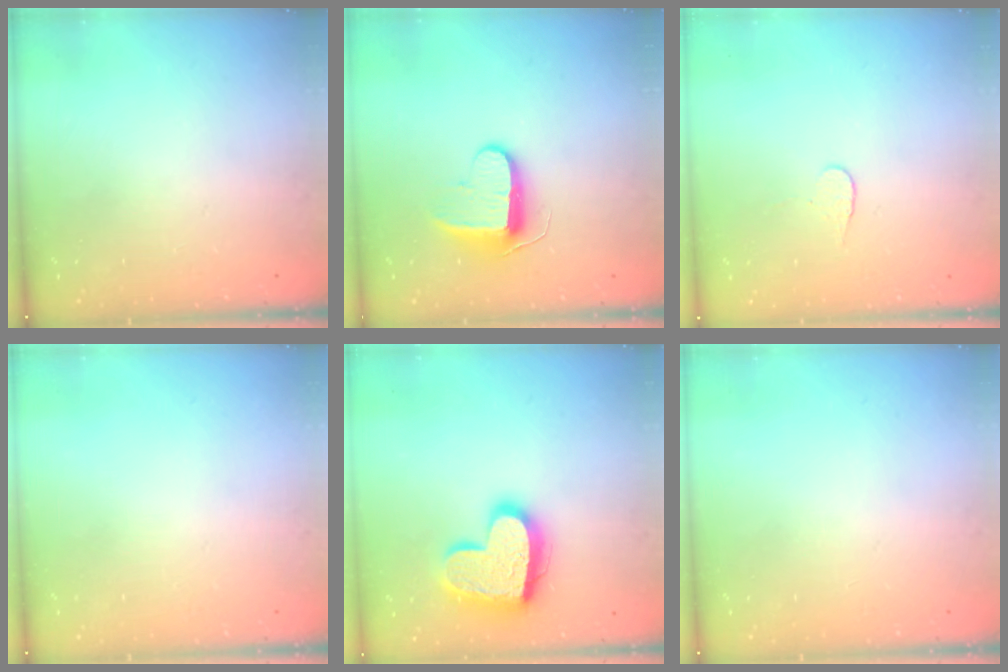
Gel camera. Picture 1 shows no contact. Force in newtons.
{"total": 9.5, "press": 9.5, "slide": 0.6}
{"total": 3.7, "press": 3.7, "slide": 0.4}
{"total": 0.0}
{"total": 18.2, "press": 18.2, "slide": 1.6}
{"total": 0.0}